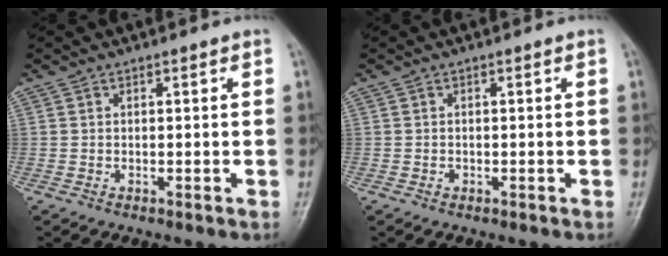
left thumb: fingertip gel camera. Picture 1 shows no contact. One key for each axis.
{"total": 0.8, "fx": -0.1, "fy": 0.6, "fz": 0.5, "tx": -0.001, "ty": 0.005, "tz": -0.002}